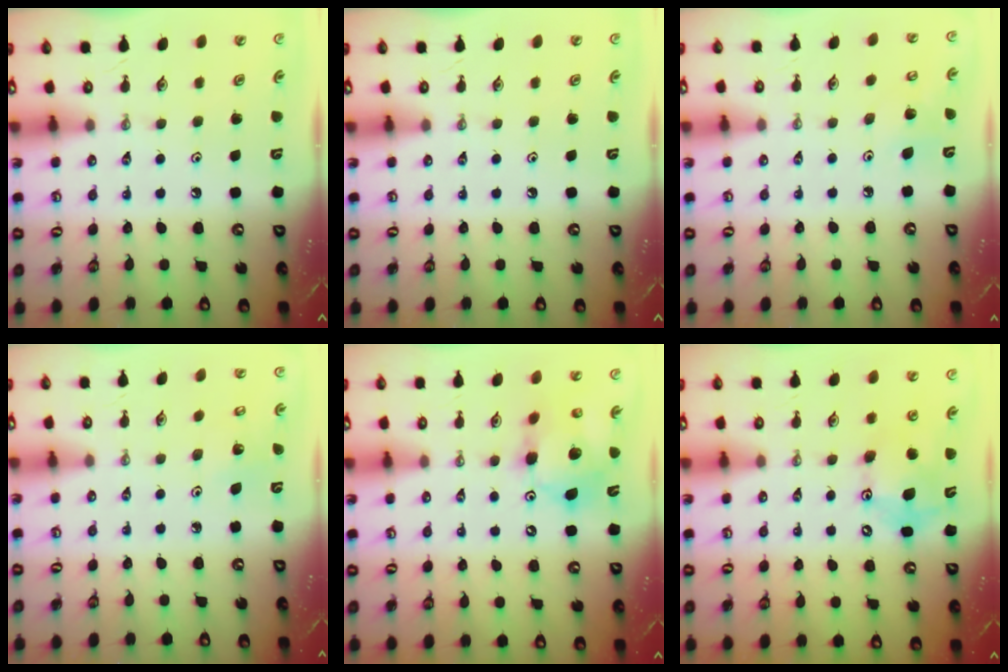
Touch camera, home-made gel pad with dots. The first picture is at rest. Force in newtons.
{"total": 0.0}
{"total": 7.3, "press": 7.0, "slide": 2.0}
{"total": 3.0, "press": 2.9, "slide": 0.3}
{"total": 12.9, "press": 12.6, "slide": 2.9}
{"total": 11.6, "press": 11.2, "slide": 2.9}